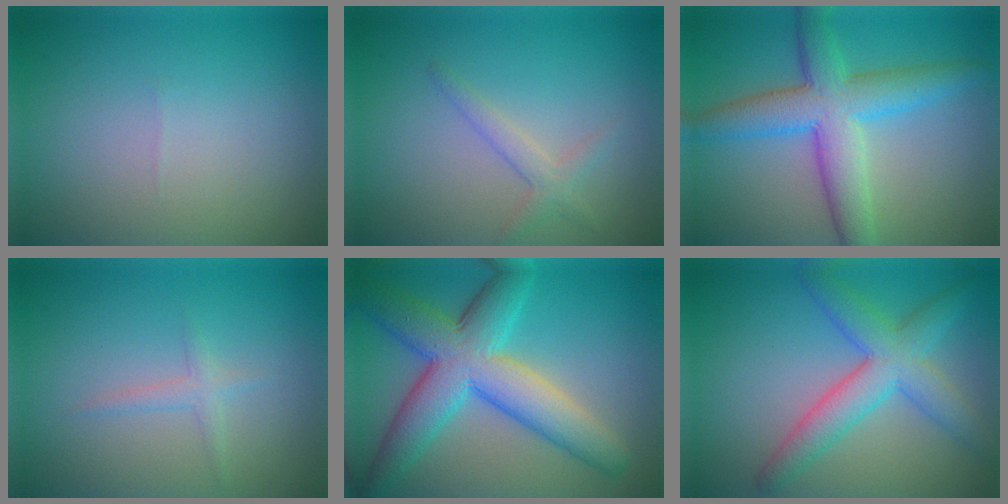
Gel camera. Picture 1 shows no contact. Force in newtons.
{"total": 1.8, "press": 1.8, "slide": 0.1}
{"total": 7.0, "press": 7.0, "slide": 0.1}
{"total": 1.2, "press": 1.2, "slide": 0.1}
{"total": 9.0, "press": 9.0, "slide": 0.0}
{"total": 5.6, "press": 5.6, "slide": 0.1}